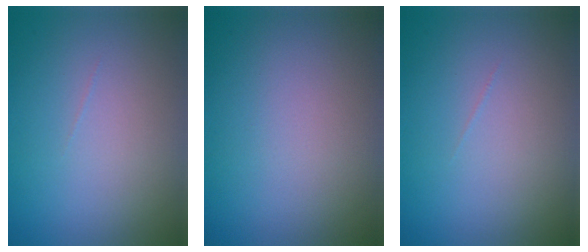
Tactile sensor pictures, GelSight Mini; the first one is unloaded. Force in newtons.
{"total": 0.0}
{"total": 0.0}